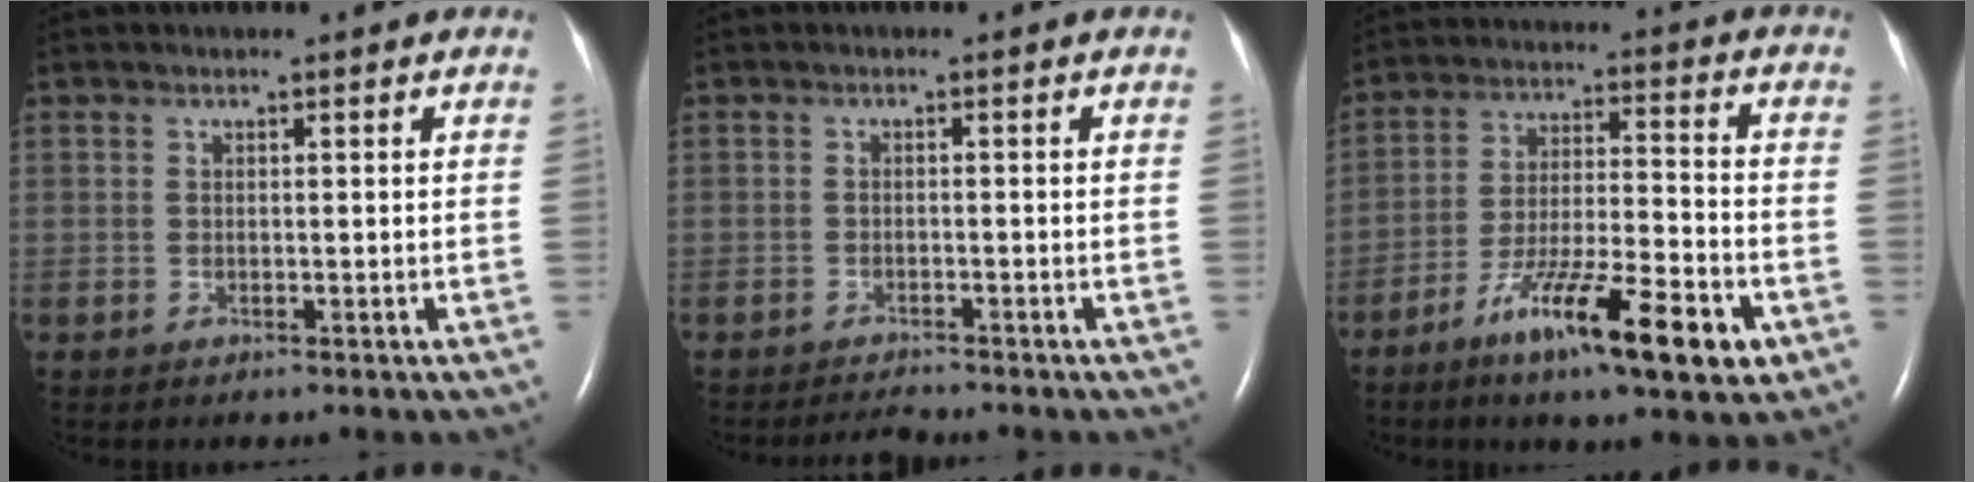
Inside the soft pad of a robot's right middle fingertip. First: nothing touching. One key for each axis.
{"total": 1.9, "fx": -1.9, "fy": -0.2, "fz": 0.0, "tx": -0.007, "ty": -0.013, "tz": -0.030}
{"total": 15.2, "fx": -8.0, "fy": 2.1, "fz": 12.7, "tx": -0.211, "ty": -0.016, "tz": -0.129}